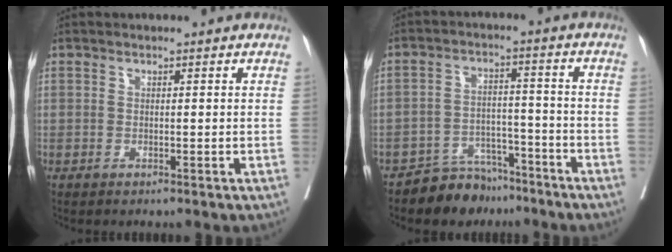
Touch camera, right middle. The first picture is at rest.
{"total": 6.8, "force": [-5.9, 3.3, 0.5], "torque": [-0.001, 0.017, -0.098]}